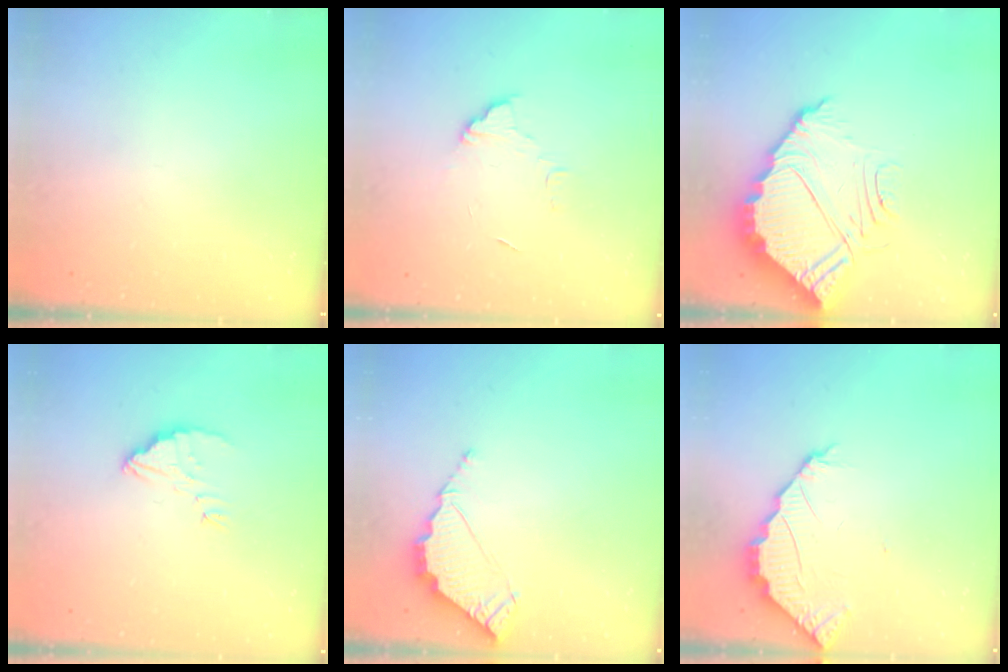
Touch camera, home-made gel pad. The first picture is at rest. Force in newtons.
{"total": 6.2, "press": 6.2, "slide": 0.5}
{"total": 10.6, "press": 10.6, "slide": 0.6}
{"total": 3.3, "press": 3.3, "slide": 0.1}
{"total": 5.3, "press": 5.3, "slide": 0.2}
{"total": 2.6, "press": 2.6, "slide": 0.2}